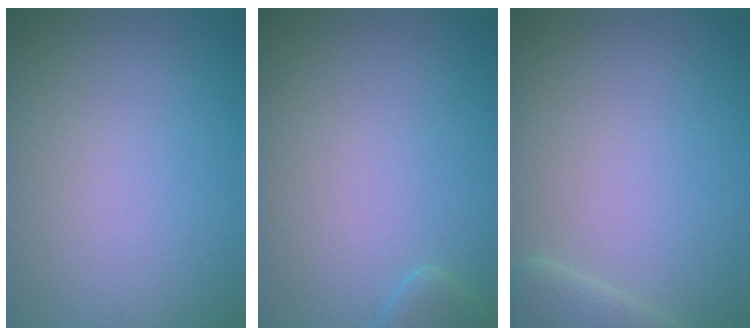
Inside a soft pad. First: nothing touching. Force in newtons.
{"total": 1.3, "press": 1.3, "slide": 0.1}
{"total": 2.2, "press": 2.2, "slide": 0.3}